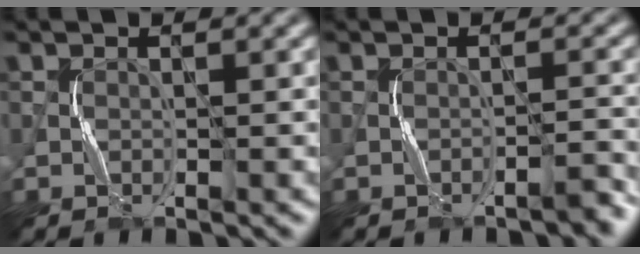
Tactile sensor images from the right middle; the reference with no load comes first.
{"total": 1.3, "force": [-1.3, -0.1, 0.4], "torque": [-0.007, 0.008, -0.022]}